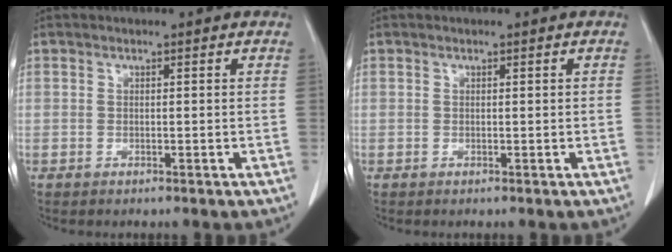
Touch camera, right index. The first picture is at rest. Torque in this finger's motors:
{"motor_torque": [-0.07, 0.06, -0.01, 0.01]}